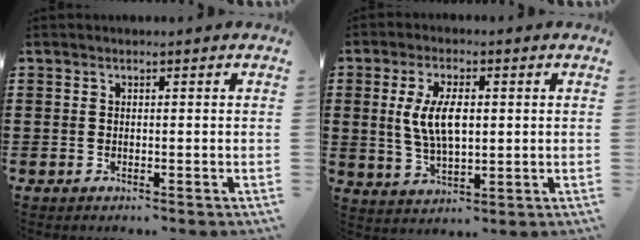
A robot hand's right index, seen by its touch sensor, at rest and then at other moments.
{"total": 7.3, "force": [0.7, 3.3, 6.5], "torque": [-0.134, 0.009, 0.010]}